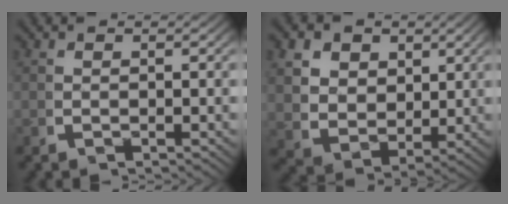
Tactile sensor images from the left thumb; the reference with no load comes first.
{"total": 7.2, "force": [1.0, 5.8, 4.1], "torque": [-0.099, -0.039, 0.028]}